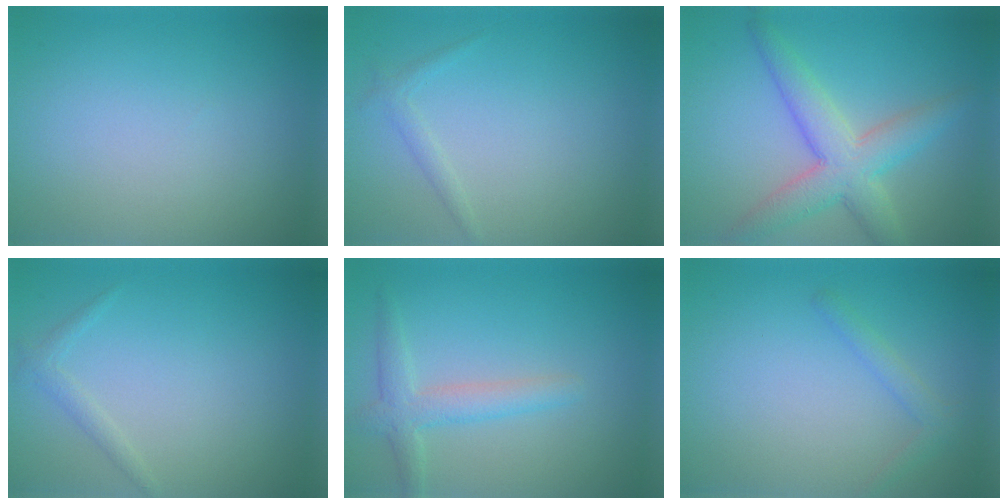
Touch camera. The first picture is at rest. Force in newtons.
{"total": 1.1, "press": 1.1, "slide": 0.1}
{"total": 5.6, "press": 5.6, "slide": 0.2}
{"total": 1.1, "press": 1.1, "slide": 0.0}
{"total": 2.8, "press": 2.8, "slide": 0.1}
{"total": 1.4, "press": 1.4, "slide": 0.1}